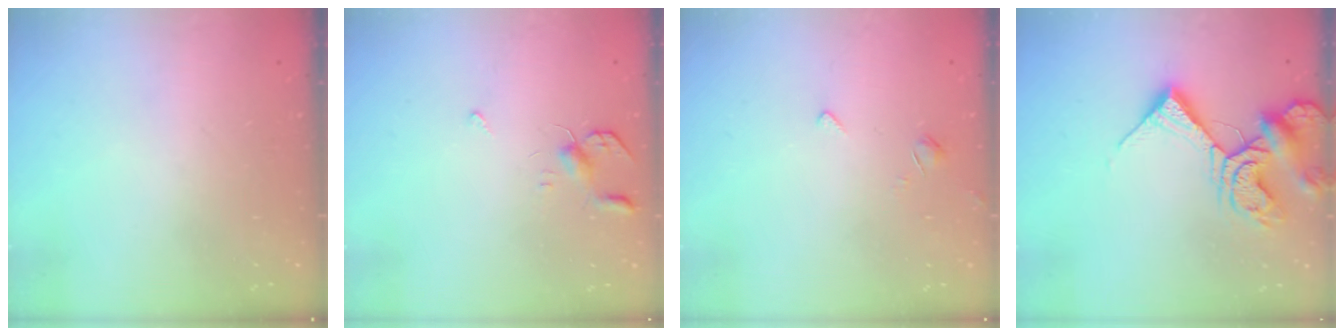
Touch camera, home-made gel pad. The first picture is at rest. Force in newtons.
{"total": 3.9, "press": 3.8, "slide": 0.7}
{"total": 1.7, "press": 1.6, "slide": 0.5}
{"total": 11.6, "press": 11.6, "slide": 1.4}